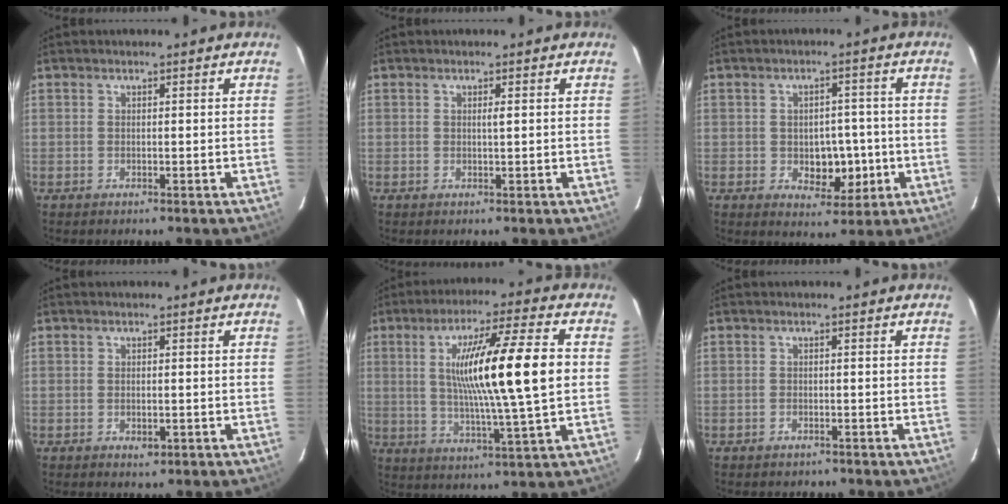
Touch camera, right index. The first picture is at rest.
{"total": 0.7, "force": [0.2, -0.1, 0.7], "torque": [-0.013, -0.001, 0.003]}
{"total": 6.1, "force": [-1.2, 4.0, 4.5], "torque": [-0.052, 0.009, -0.007]}
{"total": 1.6, "force": [-0.5, 0.8, 1.3], "torque": [-0.024, -0.002, -0.001]}
{"total": 16.7, "force": [2.0, -0.1, 16.6], "torque": [-0.285, 0.004, 0.031]}
{"total": 1.1, "force": [-0.9, 0.7, 0.0], "torque": [-0.005, 0.001, -0.010]}